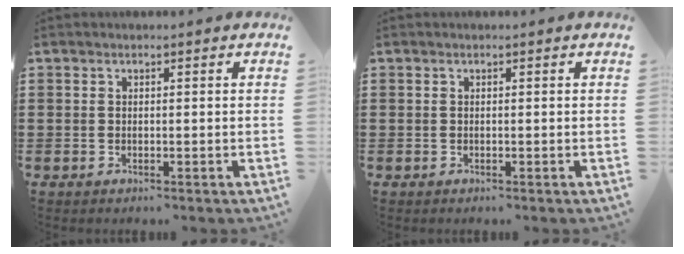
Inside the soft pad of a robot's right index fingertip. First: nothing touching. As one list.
[{"total": 0.0}]